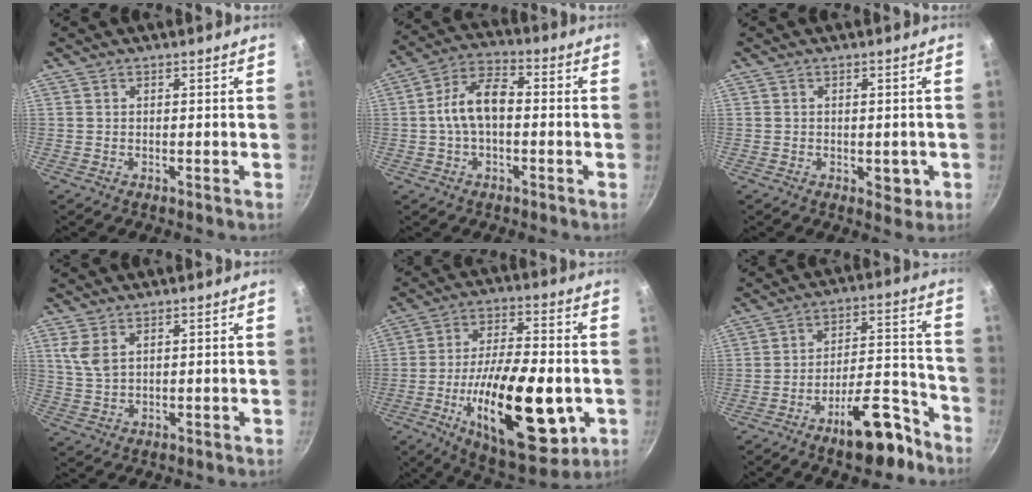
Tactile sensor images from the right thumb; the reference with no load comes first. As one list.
[{"total": 9.9, "force": [-0.5, 5.6, 8.2], "torque": [-0.137, 0.038, -0.020]}, {"total": 3.5, "force": [-0.8, 2.3, 2.5], "torque": [-0.021, 0.001, -0.009]}, {"total": 4.8, "force": [2.2, 2.7, 3.3], "torque": [-0.065, -0.007, 0.048]}, {"total": 26.5, "force": [-6.5, 11.5, 23.0], "torque": [-0.350, 0.010, -0.096]}, {"total": 14.6, "force": [-9.2, 5.9, 9.7], "torque": [-0.107, 0.092, -0.132]}]